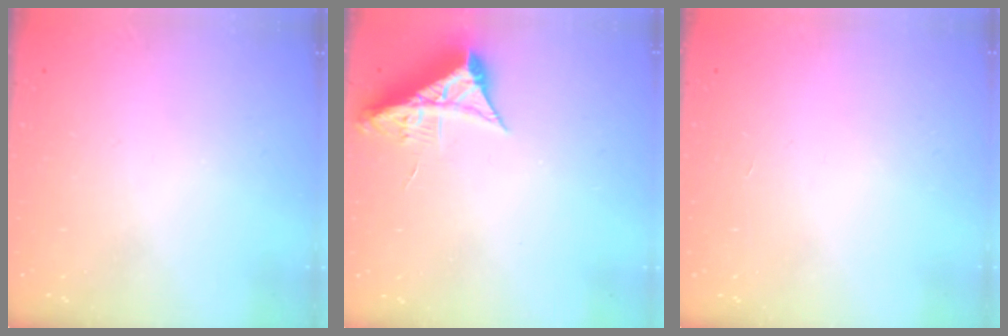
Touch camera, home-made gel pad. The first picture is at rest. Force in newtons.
{"total": 7.3, "press": 7.3, "slide": 0.2}
{"total": 1.7, "press": 1.7, "slide": 0.1}